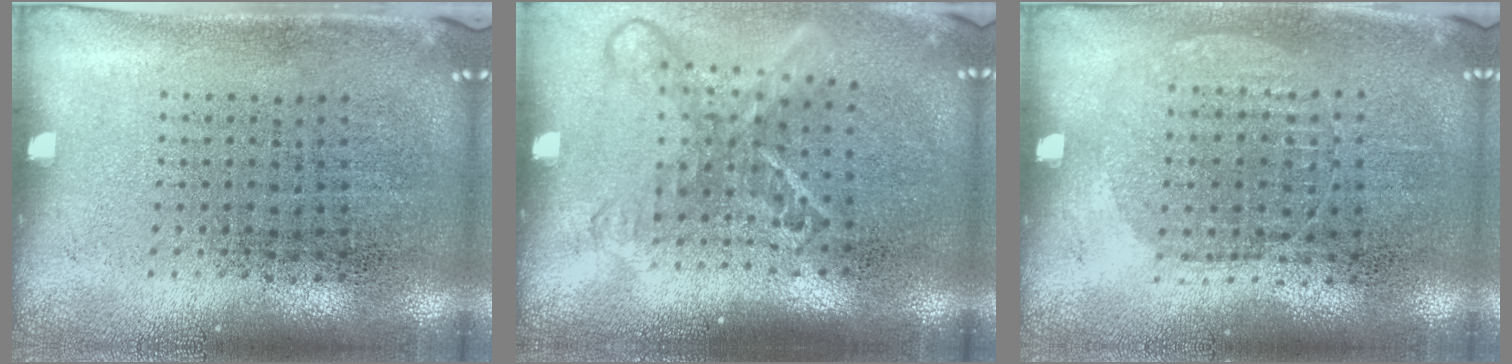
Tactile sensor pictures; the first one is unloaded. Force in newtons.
{"total": 1.8, "press": 1.3, "slide": 1.2}
{"total": 0.6, "press": 0.5, "slide": 0.3}